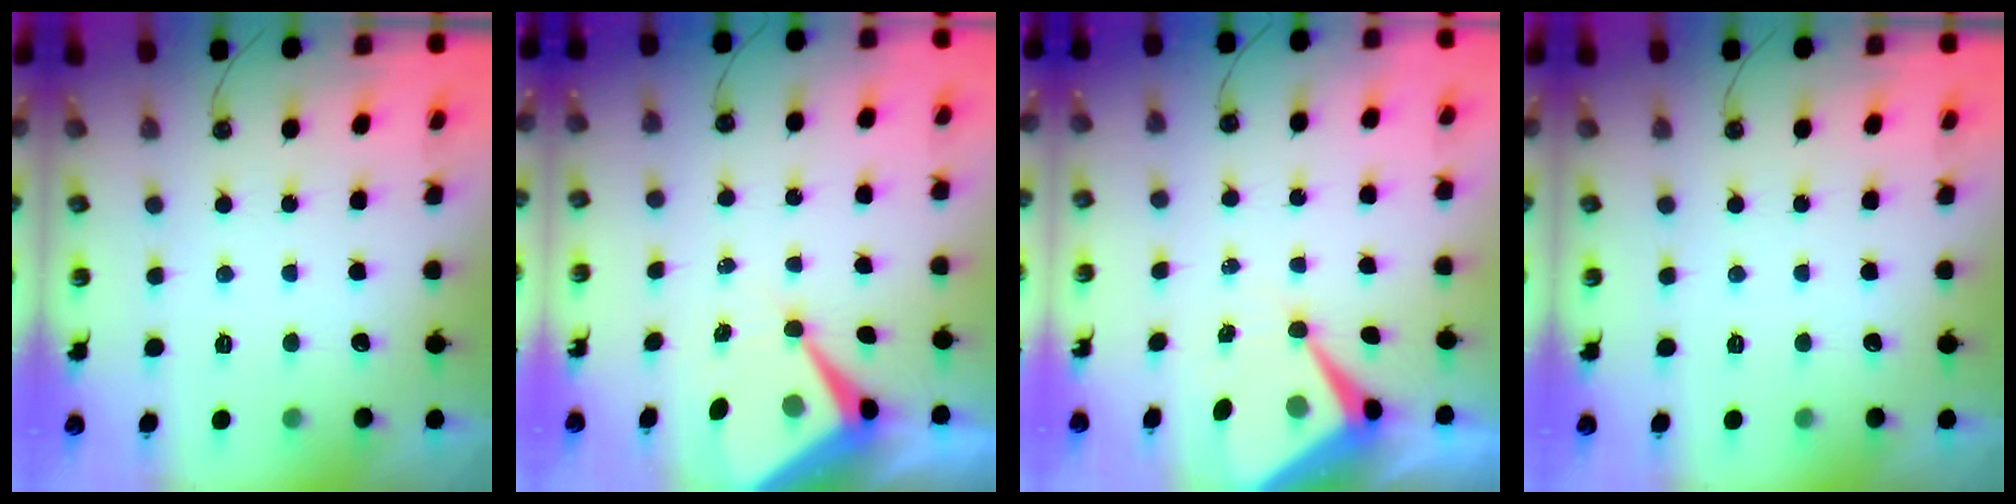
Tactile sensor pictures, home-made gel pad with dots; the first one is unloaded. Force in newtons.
{"total": 9.0, "press": 9.0, "slide": 0.9}
{"total": 9.5, "press": 9.5, "slide": 1.0}
{"total": 0.0}